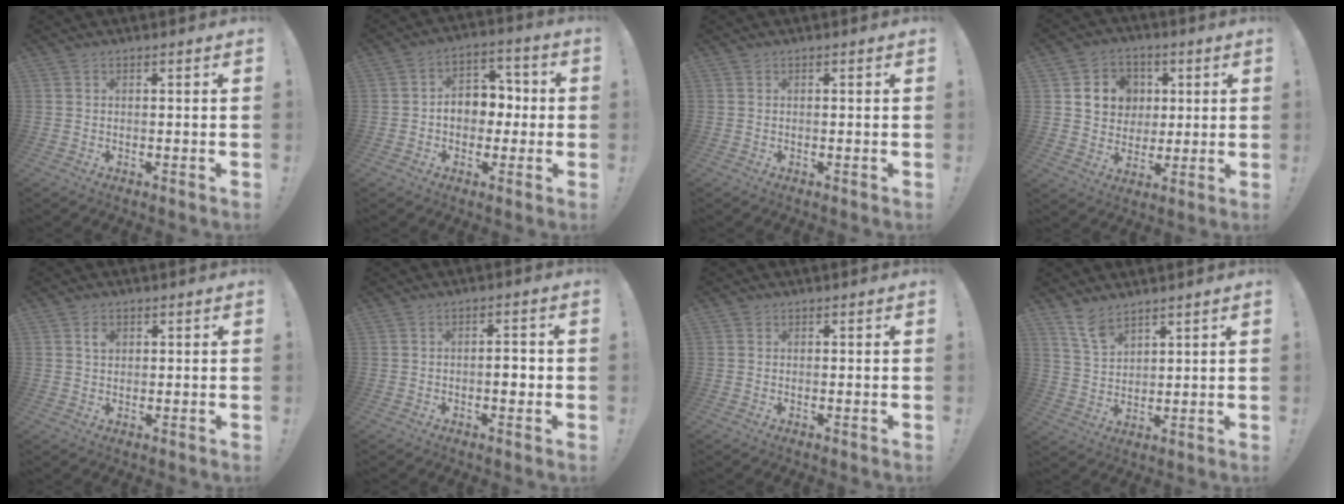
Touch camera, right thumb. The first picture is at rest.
{"total": 9.5, "force": [-0.5, 8.0, 5.2], "torque": [-0.071, 0.015, 0.000]}
{"total": 0.0}
{"total": 10.5, "force": [2.4, 9.7, 3.1], "torque": [-0.042, -0.008, 0.054]}
{"total": 2.2, "force": [0.8, 1.6, 1.2], "torque": [-0.007, -0.005, 0.011]}
{"total": 3.6, "force": [-1.0, 1.6, 3.1], "torque": [-0.039, 0.004, -0.021]}
{"total": 0.5, "force": [0.1, 0.5, -0.2], "torque": [0.006, 0.001, 0.002]}
{"total": 7.8, "force": [6.1, 3.5, 3.4], "torque": [-0.063, -0.036, 0.117]}